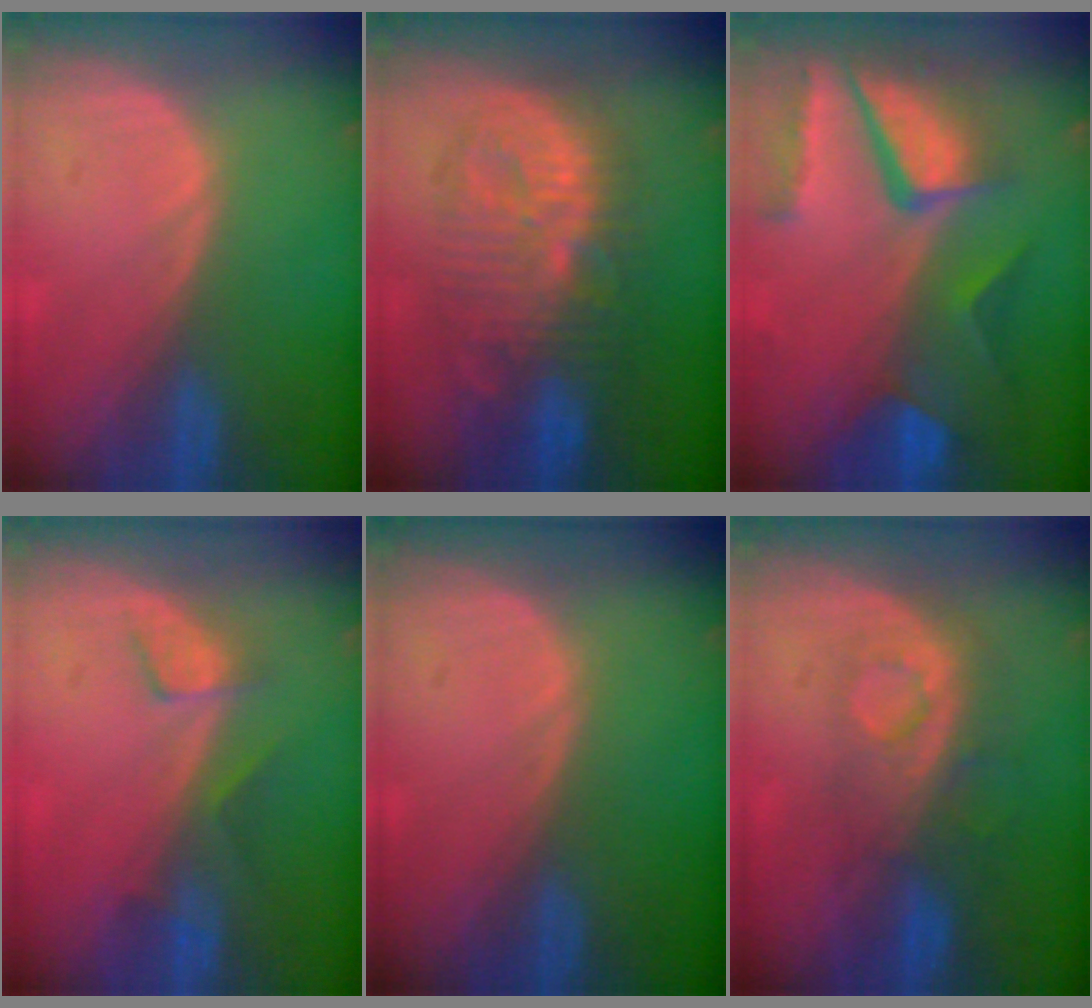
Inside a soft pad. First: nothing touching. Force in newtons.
{"total": 10.4, "press": 10.4, "slide": 0.4}
{"total": 11.0, "press": 9.0, "slide": 6.3}
{"total": 3.6, "press": 3.3, "slide": 1.4}
{"total": 0.0}
{"total": 8.3, "press": 7.3, "slide": 3.8}